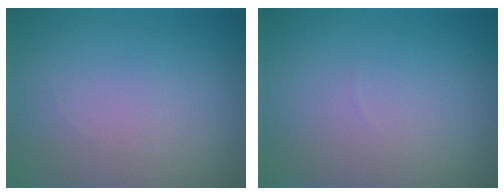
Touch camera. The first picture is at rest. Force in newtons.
{"total": 0.0}